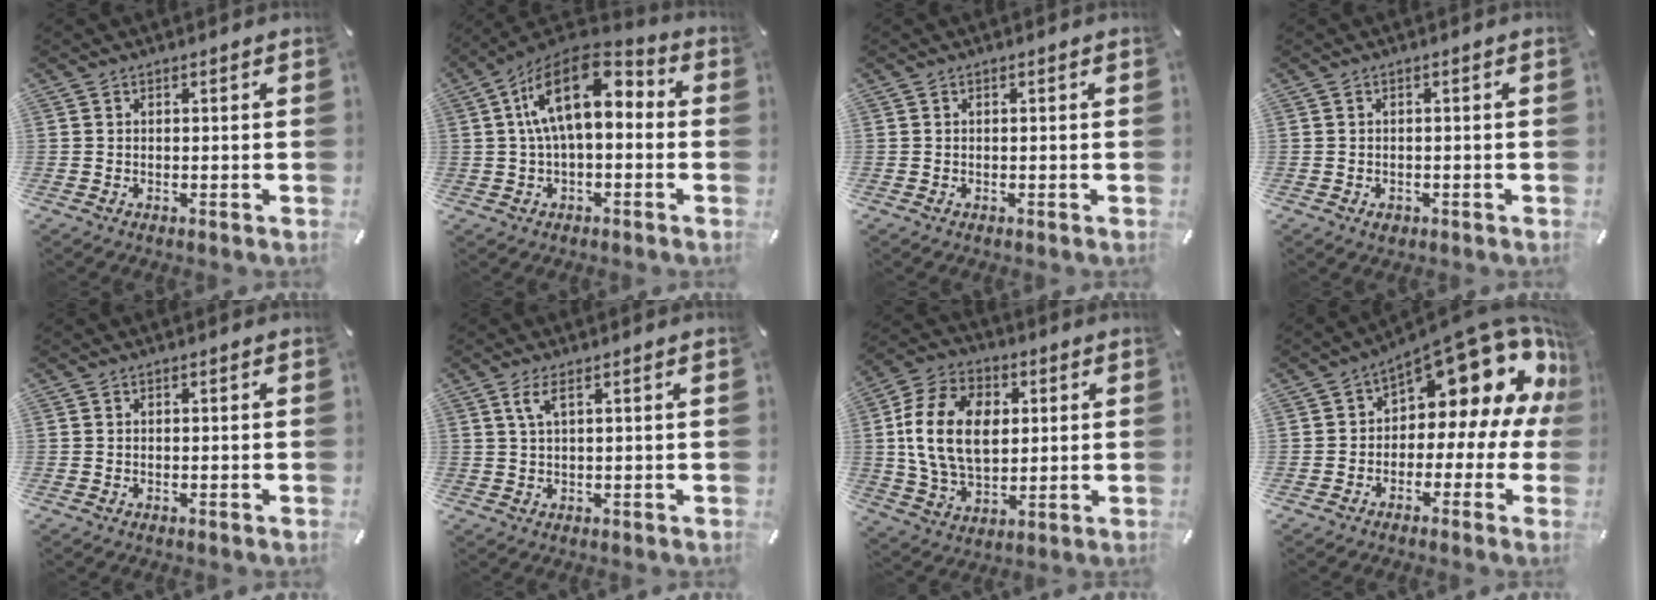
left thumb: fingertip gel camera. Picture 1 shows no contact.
{"total": 16.1, "force": [2.6, 8.5, 13.4], "torque": [-0.249, -0.008, 0.040]}
{"total": 0.0}
{"total": 1.5, "force": [-0.8, 1.0, 0.8], "torque": [-0.016, 0.004, -0.016]}
{"total": 0.0}
{"total": 3.6, "force": [1.4, 0.5, 3.3], "torque": [-0.068, 0.002, 0.023]}
{"total": 16.6, "force": [2.5, 11.9, 11.4], "torque": [-0.235, 0.011, 0.042]}
{"total": 16.6, "force": [9.2, 8.1, 11.2], "torque": [-0.135, -0.086, 0.145]}